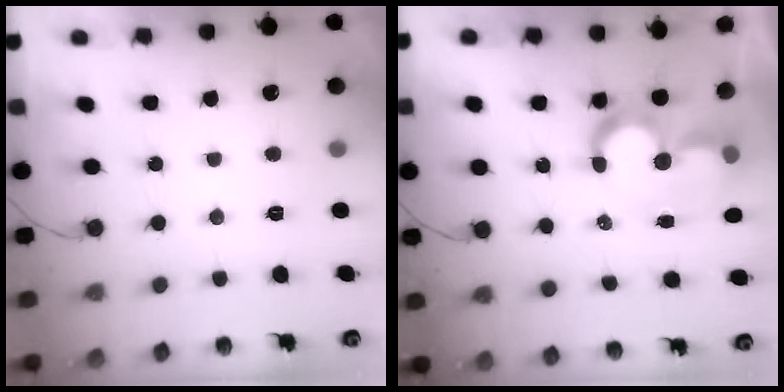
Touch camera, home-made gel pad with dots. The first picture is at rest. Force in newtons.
{"total": 10.7, "press": 10.6, "slide": 0.8}